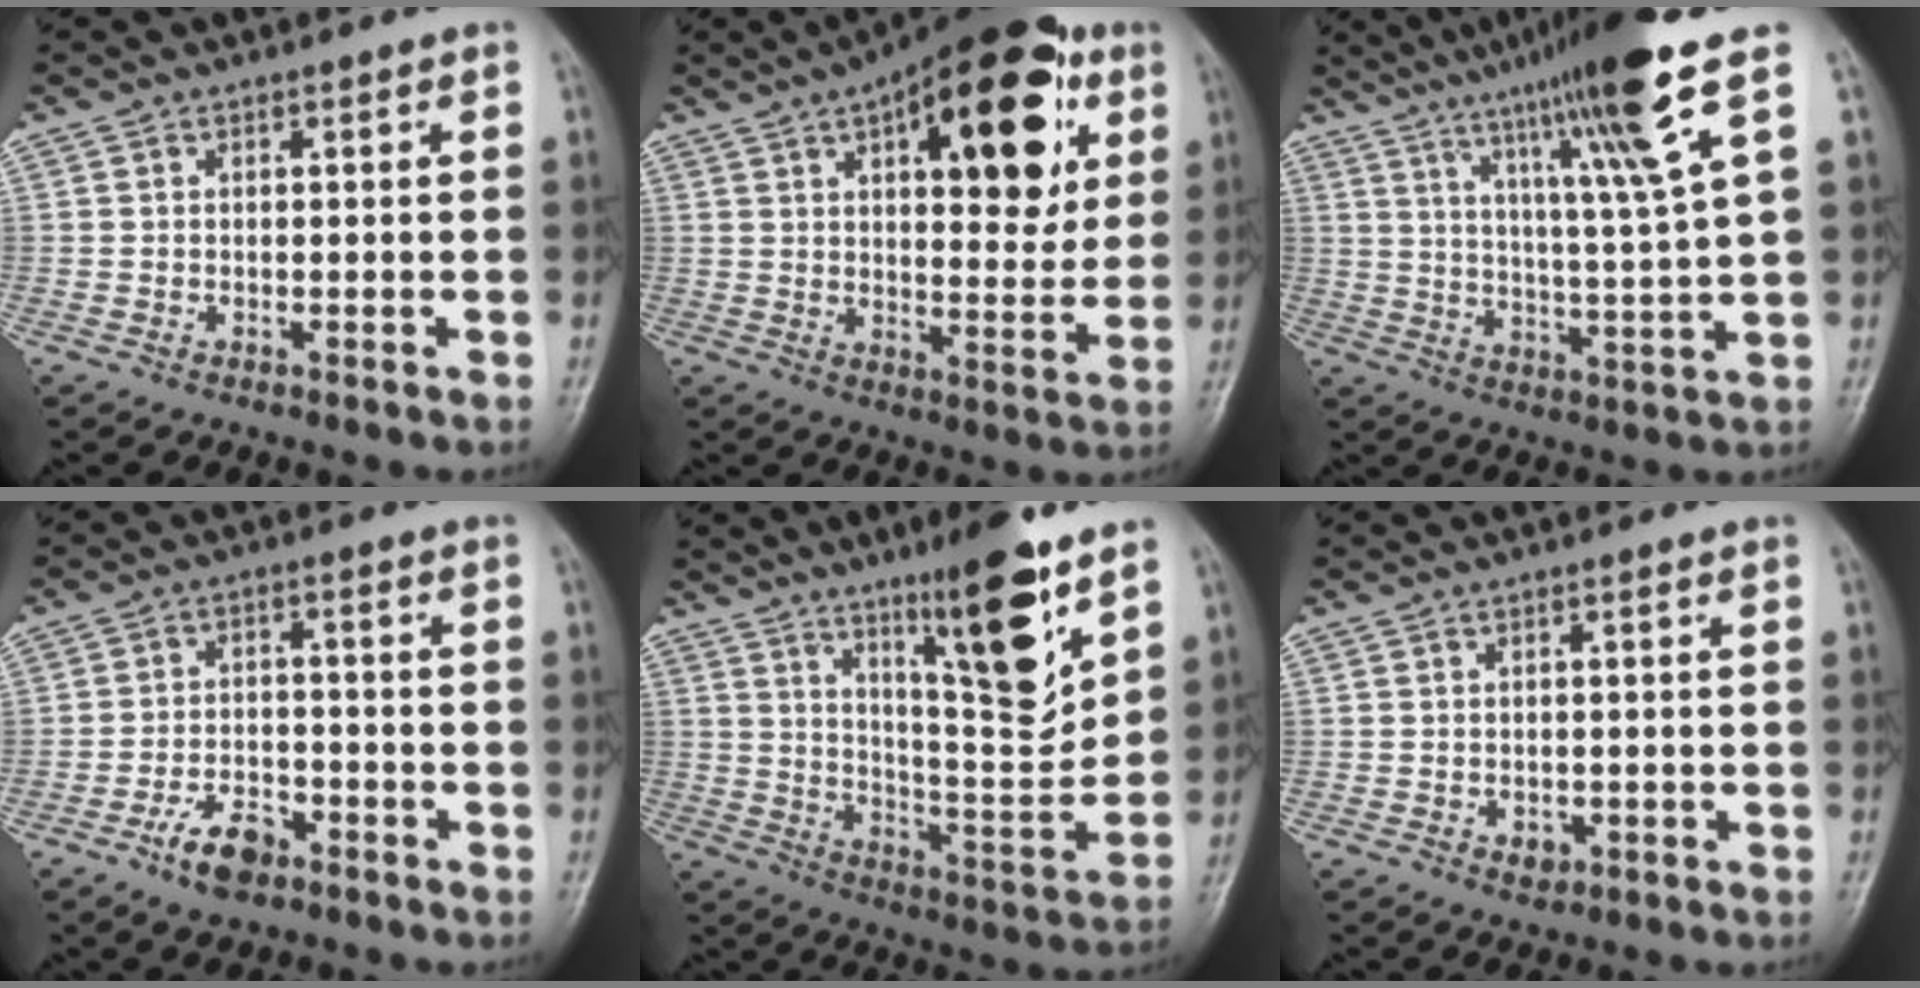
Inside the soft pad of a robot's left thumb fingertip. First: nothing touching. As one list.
[{"total": 23.3, "force": [9.0, 10.3, 18.8], "torque": [-0.222, -0.011, 0.124]}, {"total": 16.3, "force": [9.1, -0.5, 13.5], "torque": [-0.217, -0.035, 0.146]}, {"total": 6.5, "force": [-4.0, 3.3, 3.9], "torque": [-0.062, 0.024, -0.072]}, {"total": 16.4, "force": [9.6, 3.1, 12.9], "torque": [-0.180, -0.068, 0.165]}, {"total": 2.3, "force": [-0.8, 1.7, 1.3], "torque": [-0.008, 0.002, -0.009]}]